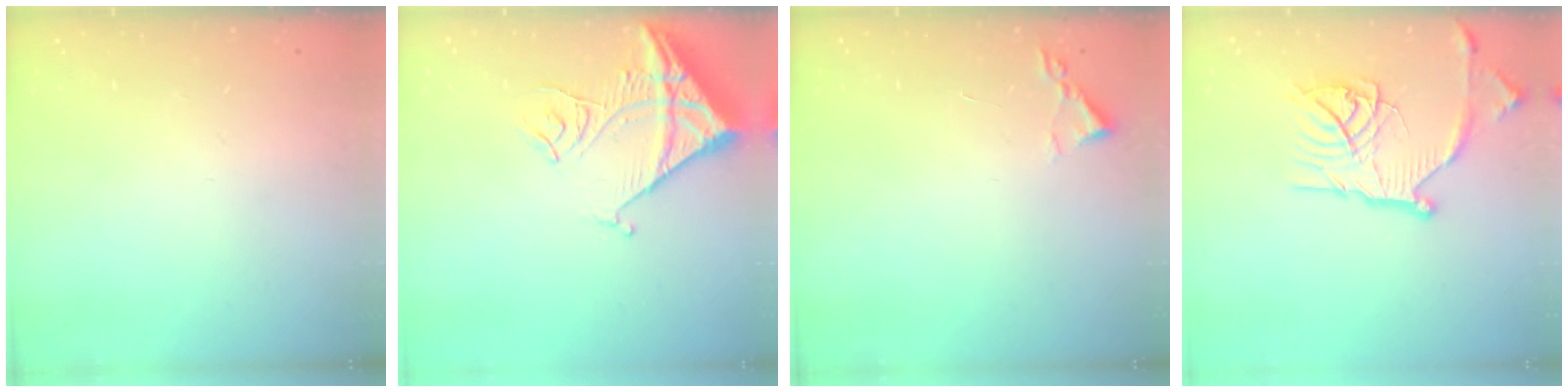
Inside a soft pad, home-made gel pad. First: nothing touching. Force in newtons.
{"total": 14.2, "press": 14.2, "slide": 1.2}
{"total": 1.8, "press": 1.8, "slide": 0.3}
{"total": 19.1, "press": 19.0, "slide": 1.7}